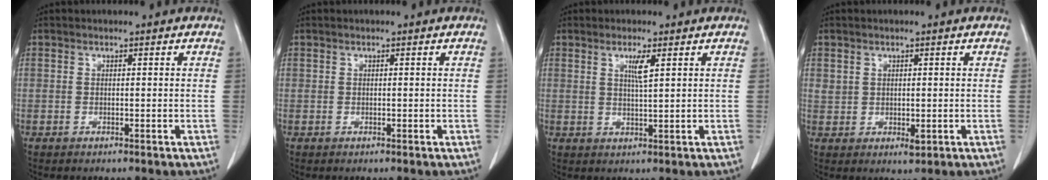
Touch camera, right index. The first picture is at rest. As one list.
[{"total": 0.0}, {"total": 2.9, "force": [1.2, 0.0, 2.6], "torque": [-0.051, -0.004, 0.023]}, {"total": 2.5, "force": [0.4, 1.8, 1.6], "torque": [-0.022, -0.002, 0.017]}]